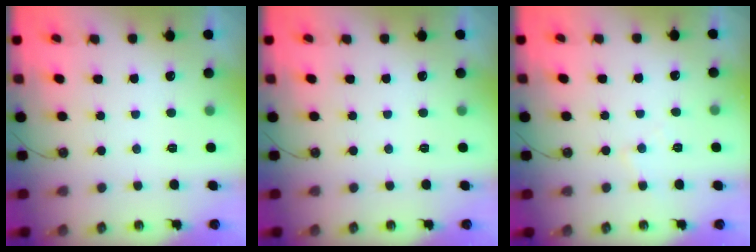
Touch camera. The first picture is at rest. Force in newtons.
{"total": 0.0}
{"total": 4.8, "press": 4.7, "slide": 0.7}